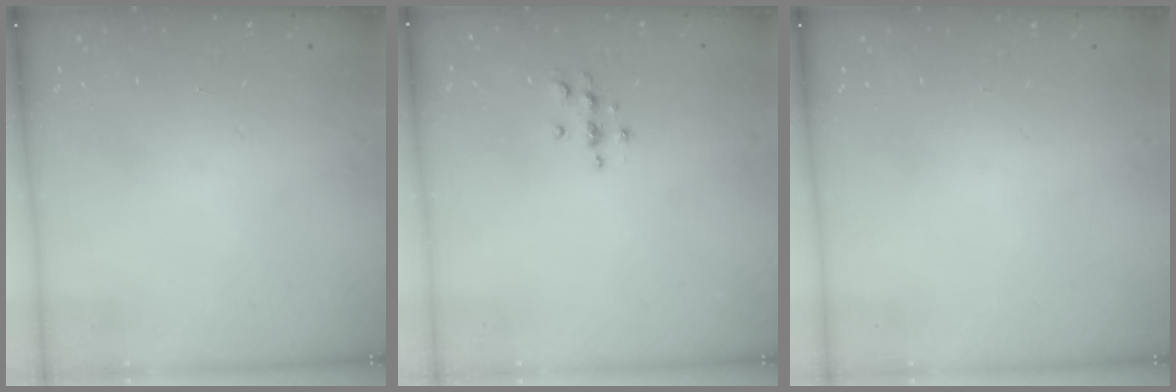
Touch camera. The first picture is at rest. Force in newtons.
{"total": 3.3, "press": 3.3, "slide": 0.4}
{"total": 0.0}